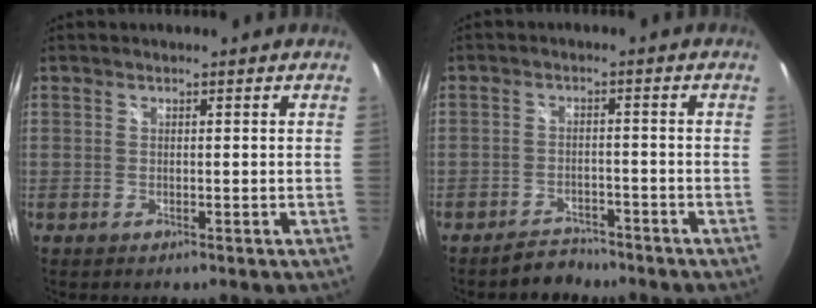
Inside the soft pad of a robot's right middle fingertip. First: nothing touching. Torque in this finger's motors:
{"motor_torque": [0.35, -0.41, 0.09, 0.00]}